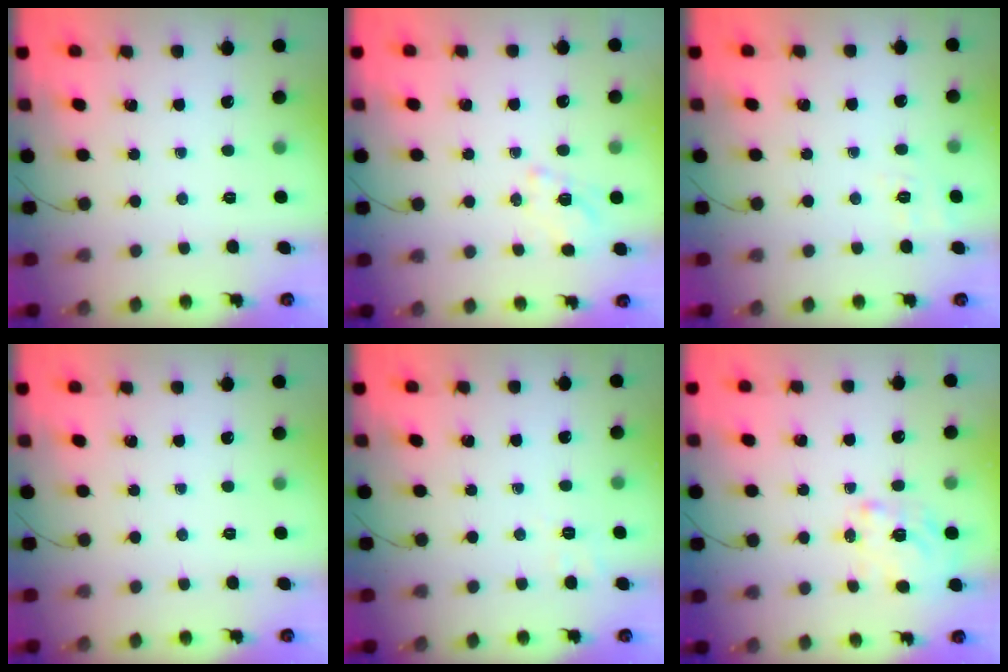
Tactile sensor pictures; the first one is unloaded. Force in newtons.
{"total": 1.5, "press": 0.9, "slide": 1.1}
{"total": 1.7, "press": 0.0, "slide": 1.7}
{"total": 0.0}
{"total": 2.9, "press": 2.2, "slide": 1.9}
{"total": 2.4, "press": 2.4, "slide": 0.3}